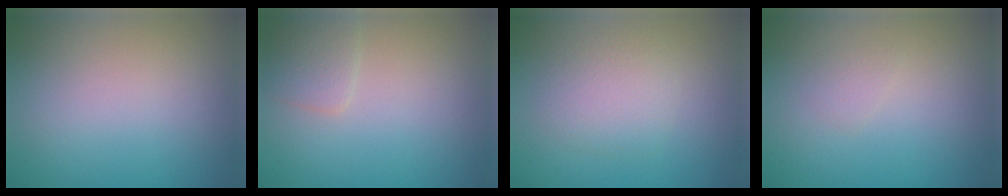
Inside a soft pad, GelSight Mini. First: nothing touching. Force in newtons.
{"total": 1.9, "press": 1.9, "slide": 0.1}
{"total": 2.8, "press": 2.8, "slide": 0.2}
{"total": 0.8, "press": 0.8, "slide": 0.1}